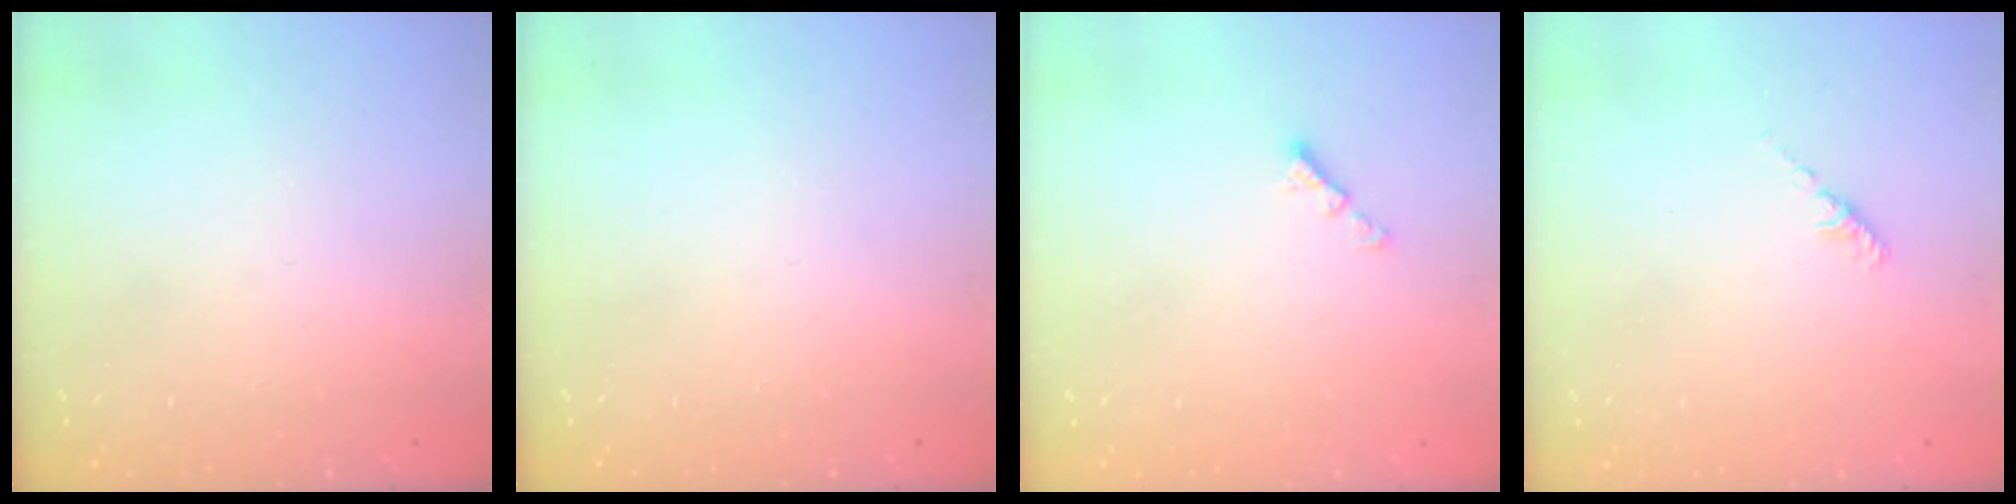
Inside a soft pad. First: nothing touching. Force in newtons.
{"total": 0.0}
{"total": 2.1, "press": 2.1, "slide": 0.4}
{"total": 2.2, "press": 2.1, "slide": 0.6}